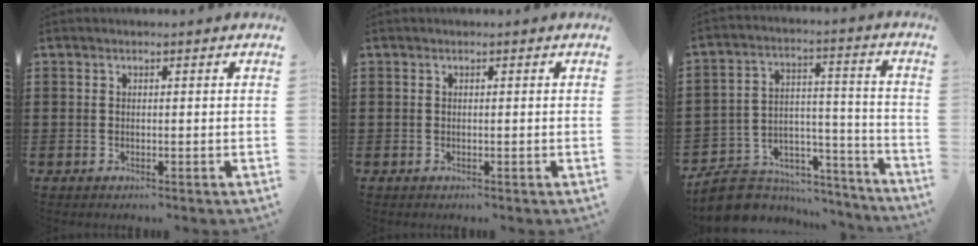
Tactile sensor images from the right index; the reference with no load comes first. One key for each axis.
{"total": 0.0}
{"total": 6.9, "fx": -6.0, "fy": 3.2, "fz": 1.2, "tx": -0.035, "ty": 0.002, "tz": -0.113}